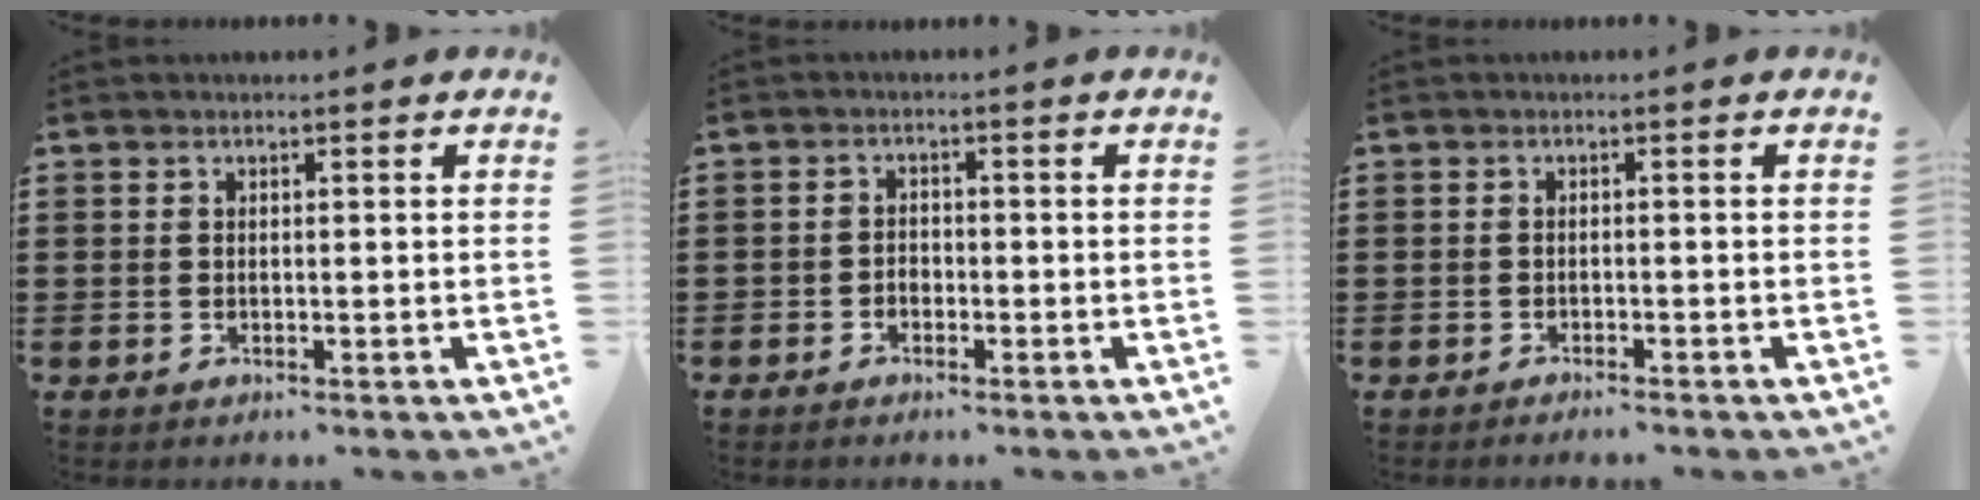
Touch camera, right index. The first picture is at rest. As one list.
[{"total": 1.5, "force": [-1.0, 0.9, 0.5], "torque": [-0.014, 0.002, -0.021]}, {"total": 0.9, "force": [-0.9, -0.1, 0.1], "torque": [-0.006, -0.002, -0.018]}]